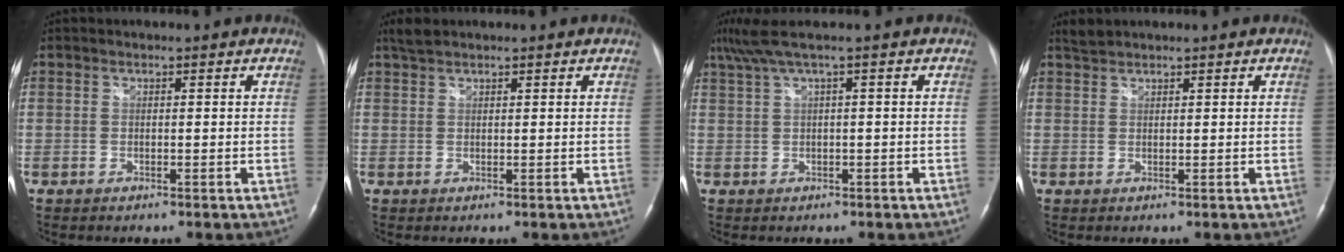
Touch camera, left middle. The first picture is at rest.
{"total": 2.0, "force": [1.7, 0.4, 0.8], "torque": [-0.020, 0.011, 0.036]}
{"total": 4.1, "force": [2.2, -0.6, 3.4], "torque": [-0.082, 0.030, 0.048]}
{"total": 1.4, "force": [1.4, 0.1, 0.1], "torque": [-0.007, 0.008, 0.032]}